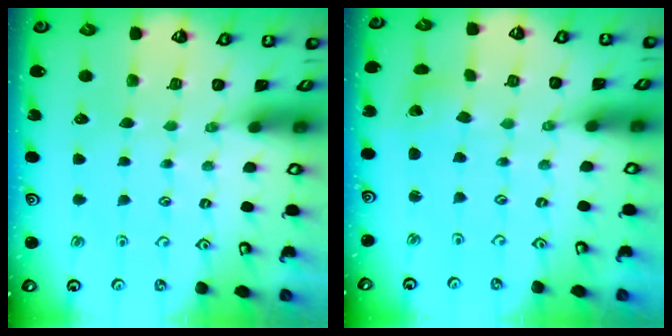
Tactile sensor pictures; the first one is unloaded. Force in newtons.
{"total": 2.6, "press": 2.6, "slide": 0.2}